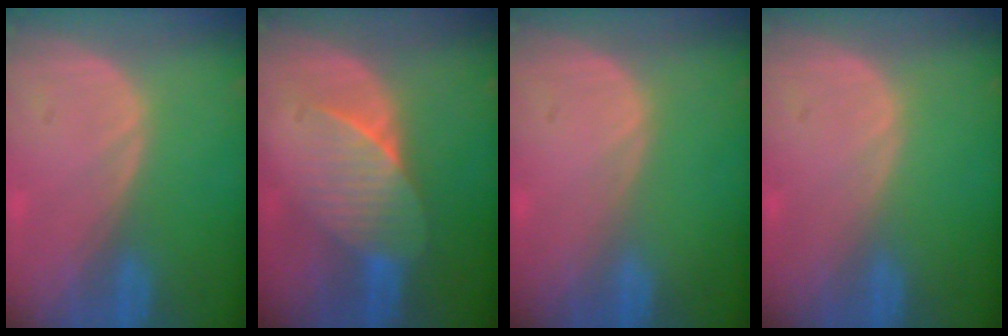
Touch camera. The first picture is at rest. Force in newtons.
{"total": 6.8, "press": 6.5, "slide": 2.2}
{"total": 0.0}
{"total": 0.0}